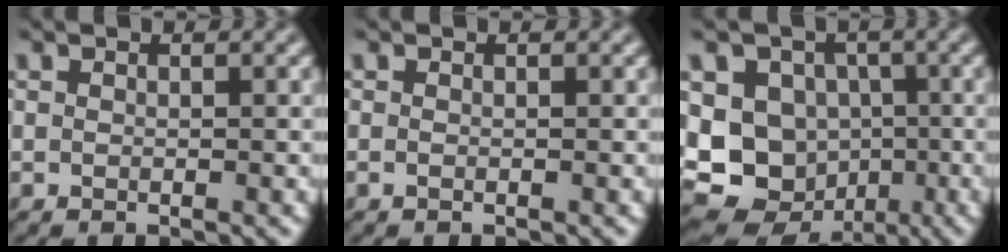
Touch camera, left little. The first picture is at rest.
{"total": 0.0}
{"total": 11.8, "force": [-2.5, 10.4, 4.9], "torque": [-0.090, -0.008, -0.065]}